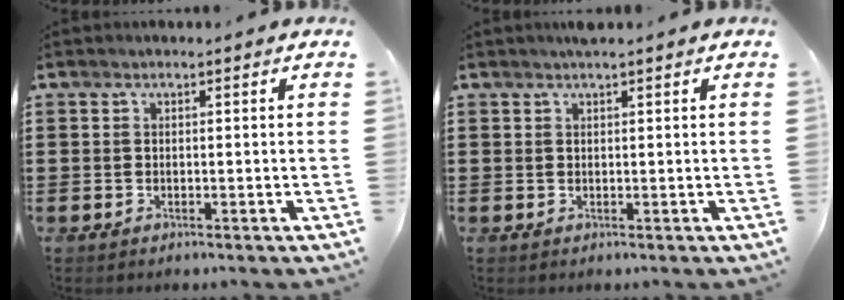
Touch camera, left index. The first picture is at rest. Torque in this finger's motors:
{"motor_torque": [0.30, 0.06, 0.02, 0.03]}